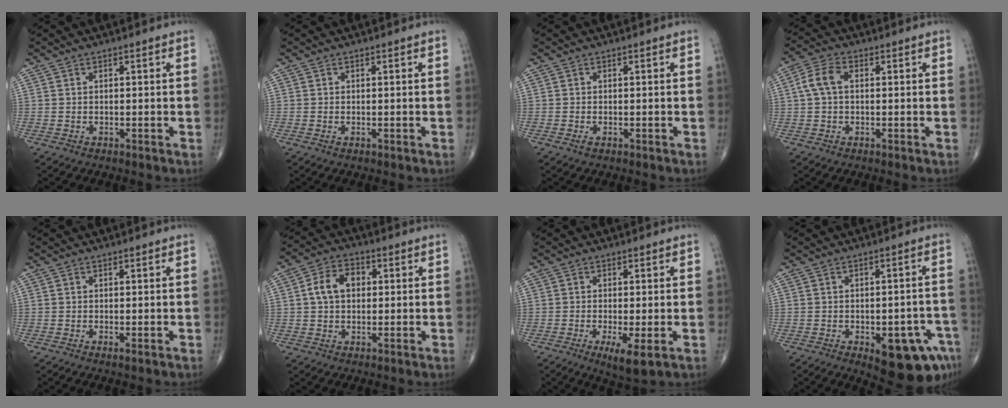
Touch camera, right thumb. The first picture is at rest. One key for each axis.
{"total": 0.0}
{"total": 0.7, "fx": -0.3, "fy": 0.3, "fz": 0.6, "tx": -0.013, "ty": -0.001, "tz": -0.007}
{"total": 5.2, "fx": 0.7, "fy": 3.2, "fz": 4.1, "tx": -0.088, "ty": 0.018, "tz": 0.007}
{"total": 0.6, "fx": -0.1, "fy": 0.0, "fz": 0.6, "tx": -0.012, "ty": -0.003, "tz": -0.004}
{"total": 7.1, "fx": 1.0, "fy": 5.0, "fz": 4.9, "tx": -0.076, "ty": 0.017, "tz": 0.012}
{"total": 5.4, "fx": -1.8, "fy": 1.2, "fz": 5.0, "tx": -0.088, "ty": -0.016, "tz": -0.030}
{"total": 12.5, "fx": -5.7, "fy": 5.2, "fz": 9.8, "tx": -0.097, "ty": 0.024, "tz": -0.062}